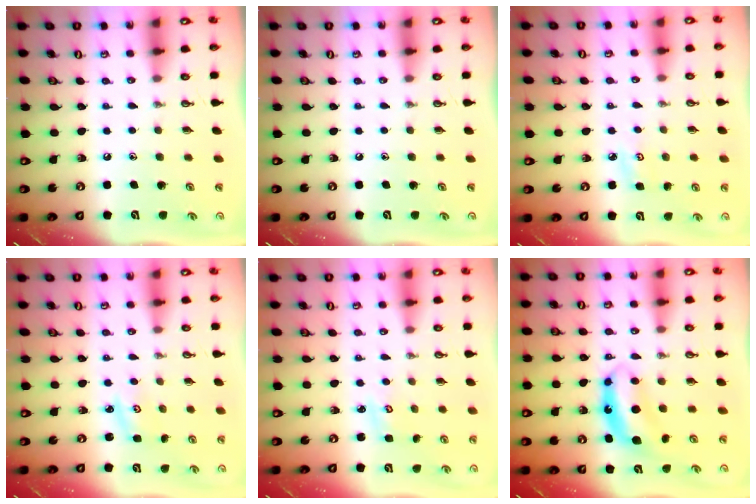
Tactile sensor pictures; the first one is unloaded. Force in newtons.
{"total": 0.0}
{"total": 3.9, "press": 3.9, "slide": 0.4}
{"total": 3.0, "press": 2.9, "slide": 0.4}
{"total": 2.6, "press": 2.6, "slide": 0.3}
{"total": 7.6, "press": 7.6, "slide": 0.4}